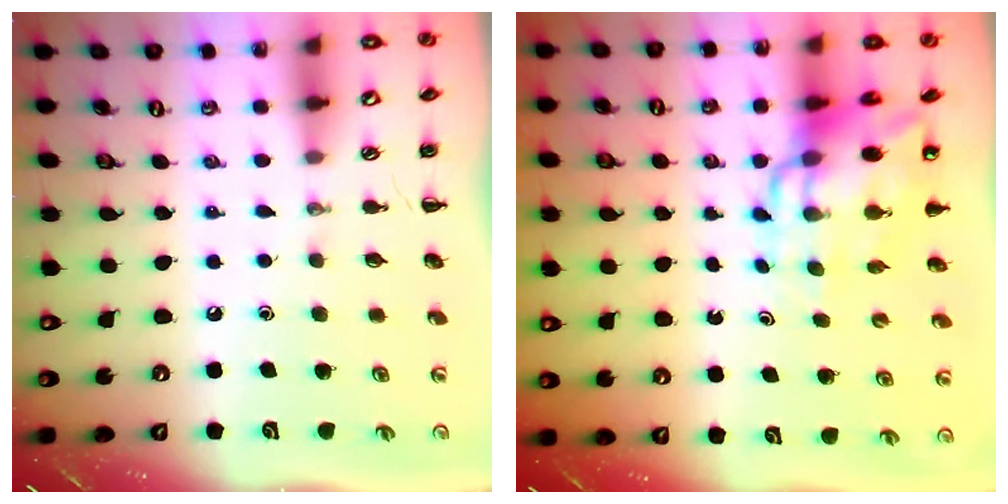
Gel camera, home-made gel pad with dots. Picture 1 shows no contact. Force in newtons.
{"total": 12.0, "press": 11.5, "slide": 3.6}